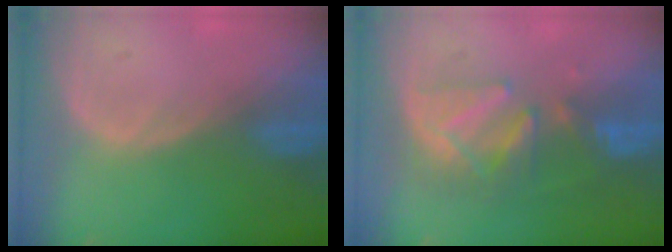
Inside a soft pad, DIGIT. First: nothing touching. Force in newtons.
{"total": 8.2, "press": 7.5, "slide": 3.1}